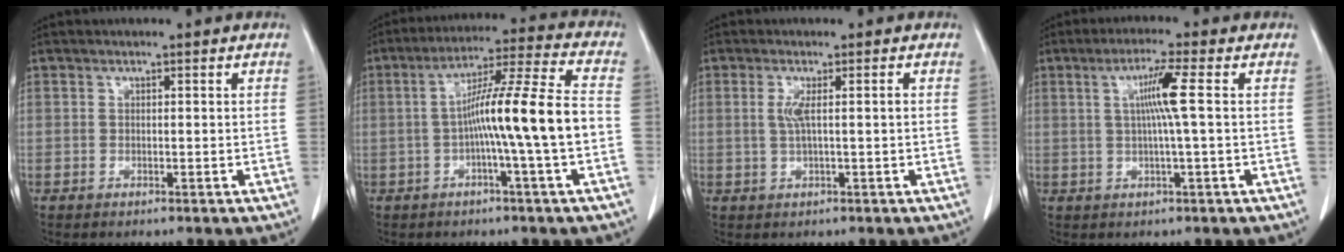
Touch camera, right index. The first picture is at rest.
{"total": 12.5, "force": [-2.1, -1.3, 12.2], "torque": [-0.208, 0.014, -0.040]}
{"total": 2.8, "force": [0.2, -0.2, 2.8], "torque": [-0.058, 0.003, 0.005]}
{"total": 5.6, "force": [0.9, -1.0, 5.4], "torque": [-0.101, 0.004, 0.018]}